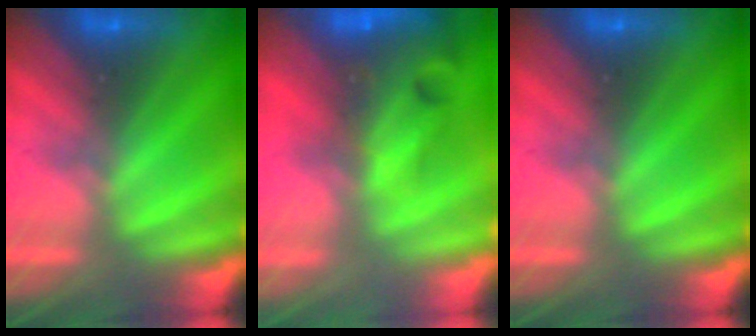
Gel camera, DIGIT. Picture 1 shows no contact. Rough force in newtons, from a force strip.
{"total": 9.8}
{"total": 0.0}